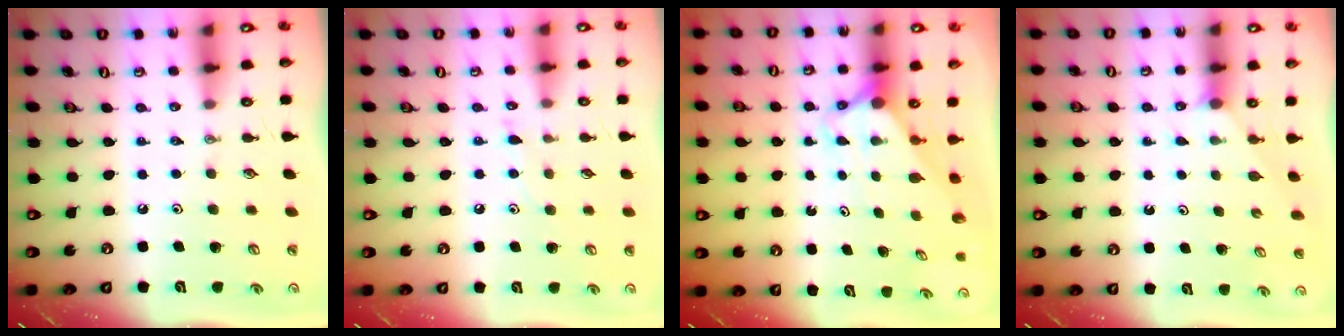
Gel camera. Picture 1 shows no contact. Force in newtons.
{"total": 6.0, "press": 5.9, "slide": 0.7}
{"total": 2.7, "press": 2.7, "slide": 0.0}
{"total": 1.8, "press": 1.8, "slide": 0.2}